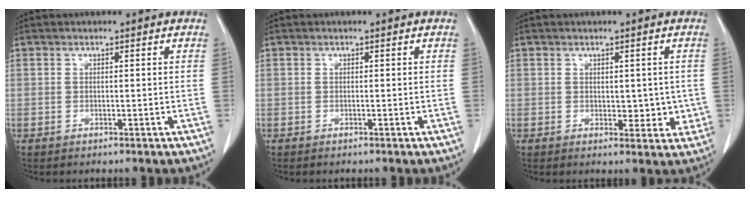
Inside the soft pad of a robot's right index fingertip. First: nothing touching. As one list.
[{"total": 0.0}, {"total": 3.9, "force": [0.2, 2.4, 3.1], "torque": [-0.025, -0.004, 0.009]}]